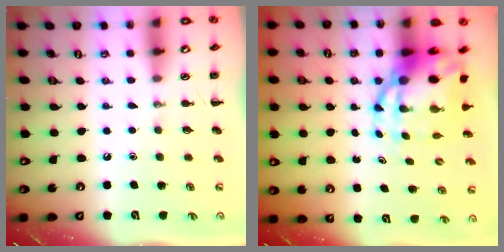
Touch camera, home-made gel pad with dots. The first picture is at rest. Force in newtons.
{"total": 10.4, "press": 10.0, "slide": 2.7}